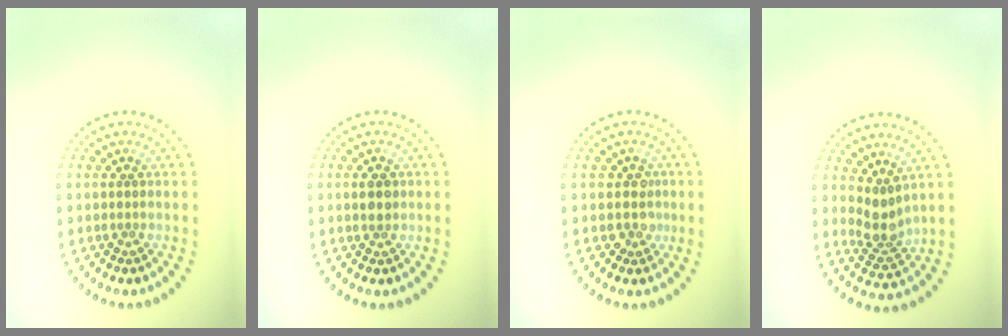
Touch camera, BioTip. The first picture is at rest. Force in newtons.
{"total": 1.5, "press": 1.4, "slide": 0.3}
{"total": 1.9, "press": 1.6, "slide": 1.0}
{"total": 2.5, "press": 1.9, "slide": 1.7}